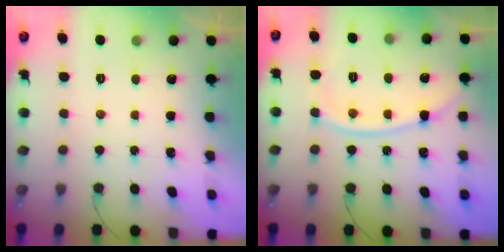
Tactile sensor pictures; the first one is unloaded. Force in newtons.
{"total": 11.7, "press": 11.6, "slide": 1.3}